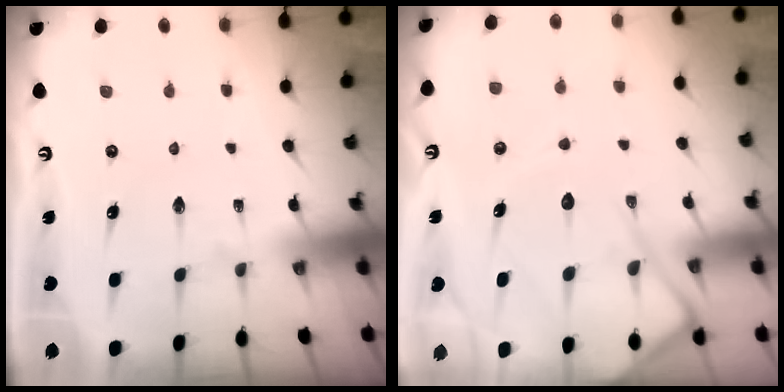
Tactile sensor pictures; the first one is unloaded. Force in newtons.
{"total": 11.9, "press": 11.8, "slide": 1.2}